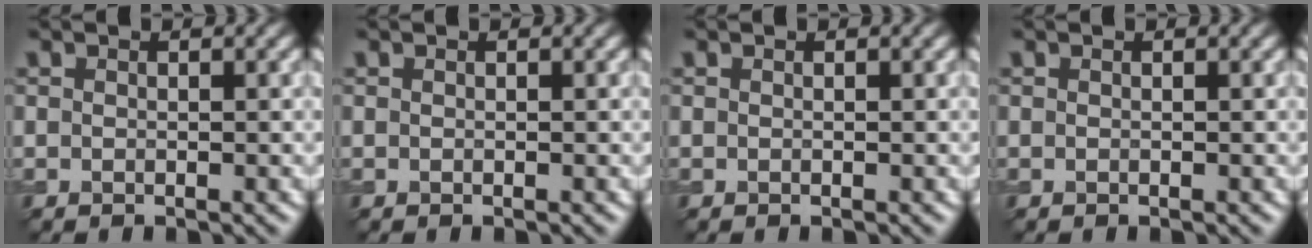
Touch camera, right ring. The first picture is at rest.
{"total": 0.0}
{"total": 0.0}
{"total": 0.0}